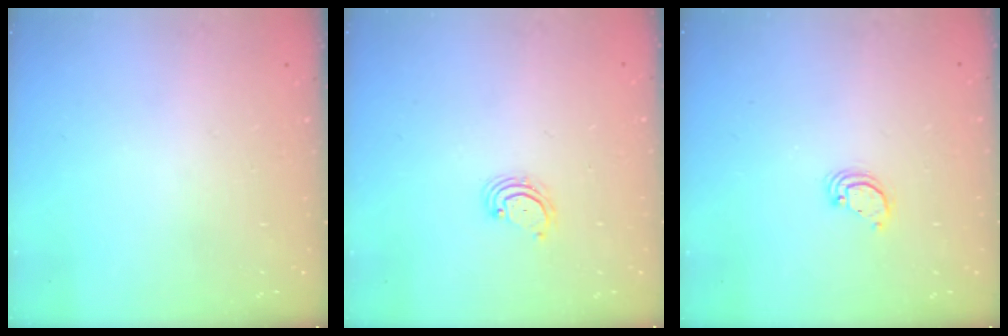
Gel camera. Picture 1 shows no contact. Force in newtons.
{"total": 3.1, "press": 3.1, "slide": 0.4}
{"total": 2.9, "press": 2.9, "slide": 0.1}